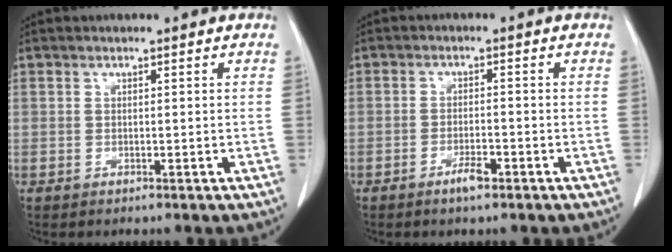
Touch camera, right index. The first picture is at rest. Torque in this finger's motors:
{"motor_torque": [0.20, -0.05, 0.08, 0.04]}